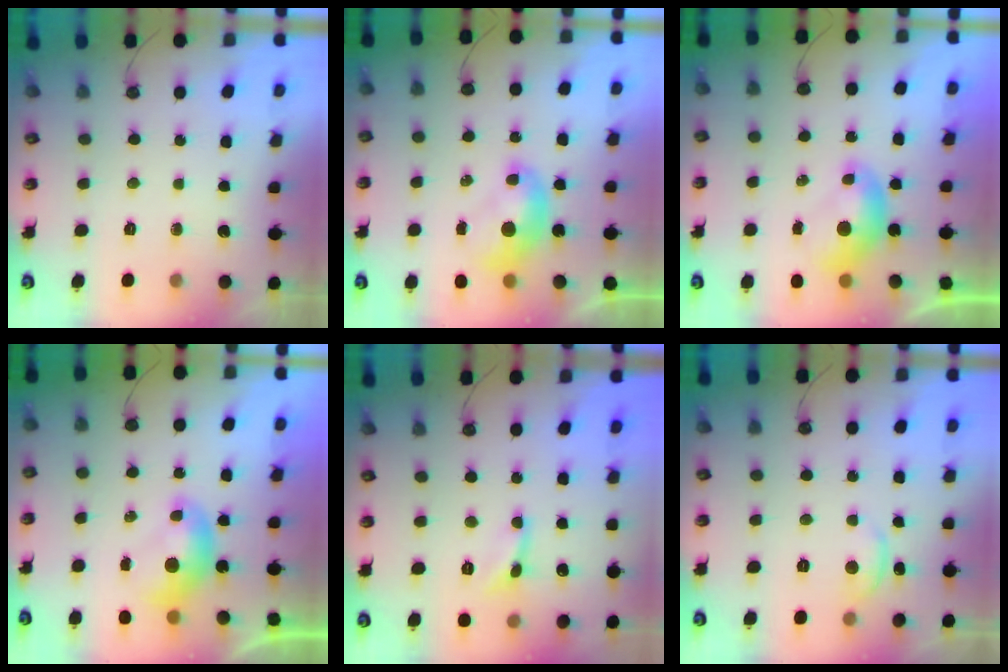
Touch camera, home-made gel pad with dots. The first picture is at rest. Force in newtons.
{"total": 1.2, "press": 1.2, "slide": 0.0}
{"total": 0.0}
{"total": 0.0}
{"total": 0.0}
{"total": 0.6, "press": 0.4, "slide": 0.5}